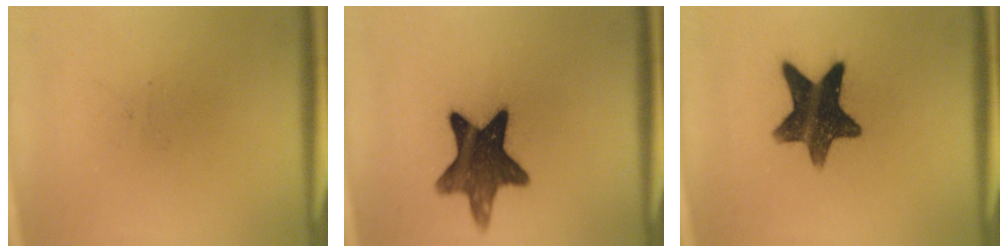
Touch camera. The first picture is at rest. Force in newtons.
{"total": 13.1}
{"total": 13.7}